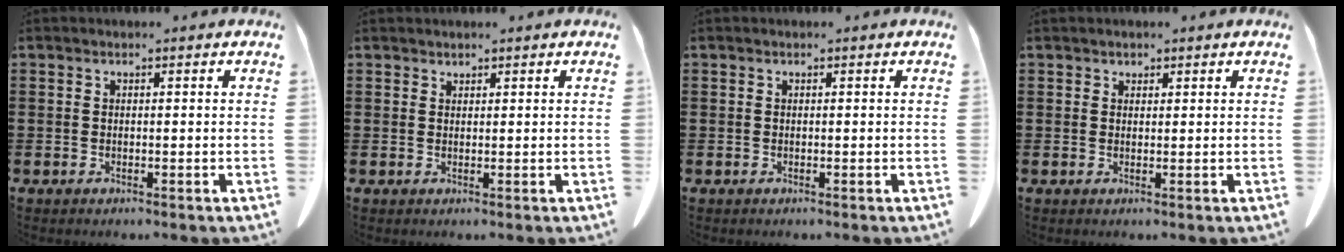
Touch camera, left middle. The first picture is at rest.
{"total": 0.9, "force": [0.9, 0.2, 0.0], "torque": [-0.003, -0.003, 0.019]}
{"total": 0.0}
{"total": 0.9, "force": [0.8, 0.5, 0.0], "torque": [-0.004, -0.001, 0.017]}